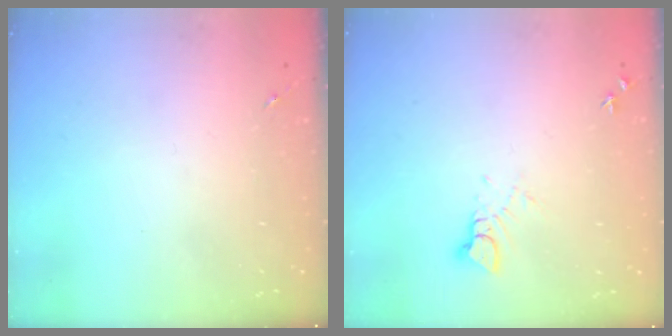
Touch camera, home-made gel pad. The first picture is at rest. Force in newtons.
{"total": 3.9, "press": 3.9, "slide": 0.3}